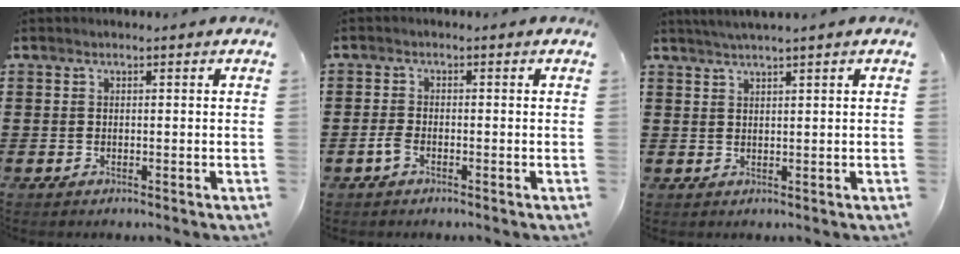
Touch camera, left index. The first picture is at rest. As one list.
[{"total": 2.0, "force": [-1.1, 0.8, 1.5], "torque": [-0.042, -0.004, -0.025]}, {"total": 1.7, "force": [1.5, -0.5, 0.7], "torque": [-0.013, 0.000, 0.029]}]